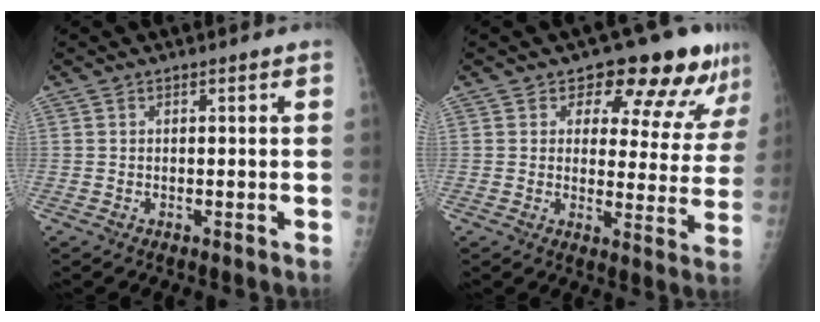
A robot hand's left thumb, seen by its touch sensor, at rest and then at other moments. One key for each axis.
{"total": 13.5, "fx": 9.9, "fy": 6.2, "fz": 6.7, "tx": -0.027, "ty": -0.058, "tz": 0.109}